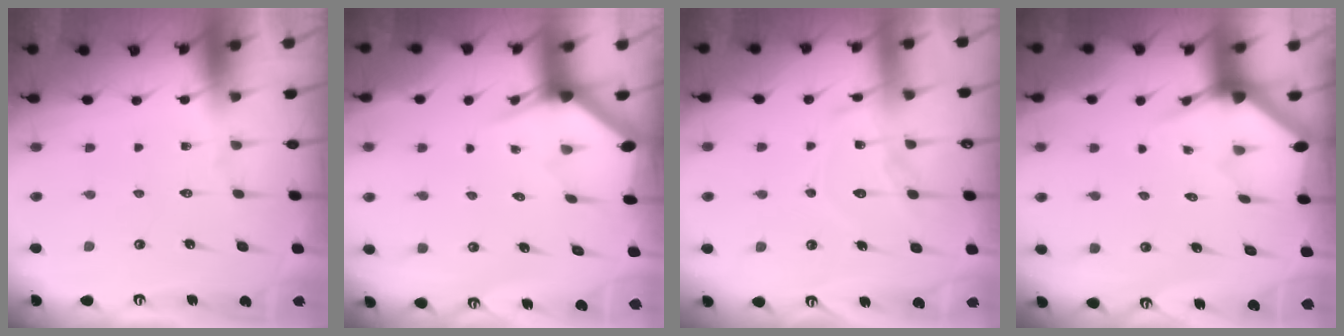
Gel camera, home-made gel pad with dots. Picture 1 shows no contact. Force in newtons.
{"total": 3.1, "press": 3.1, "slide": 0.1}
{"total": 12.9, "press": 12.9, "slide": 1.3}
{"total": 3.4, "press": 3.4, "slide": 0.1}